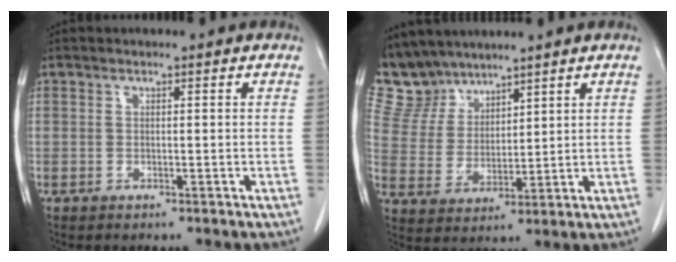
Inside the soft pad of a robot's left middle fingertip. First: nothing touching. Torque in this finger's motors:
{"motor_torque": [0.98, -0.99, 0.05, -0.03]}